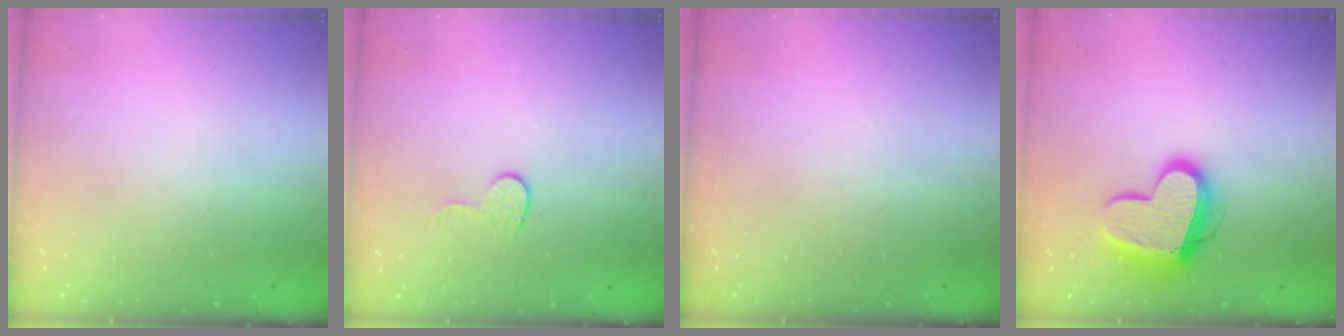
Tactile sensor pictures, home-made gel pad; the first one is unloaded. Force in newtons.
{"total": 5.9, "press": 5.9, "slide": 0.5}
{"total": 0.0}
{"total": 13.7, "press": 13.6, "slide": 1.3}